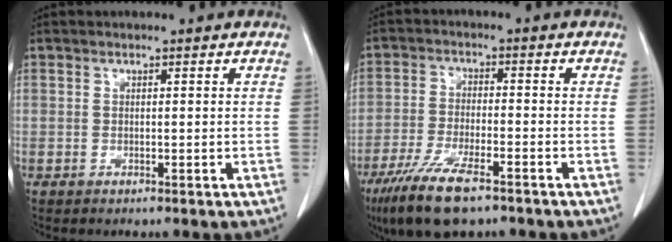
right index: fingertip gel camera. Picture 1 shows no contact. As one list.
[{"total": 10.8, "force": [-7.3, 2.5, 7.5], "torque": [-0.142, -0.023, -0.124]}]